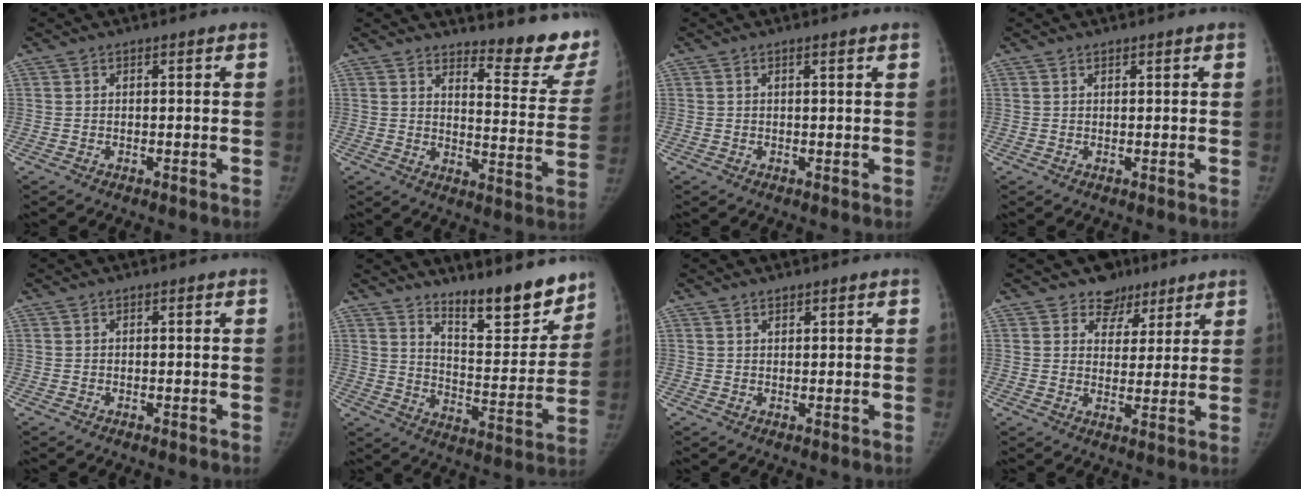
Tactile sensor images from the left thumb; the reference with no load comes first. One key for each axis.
{"total": 14.4, "fx": 13.3, "fy": 2.9, "fz": 4.7, "tx": -0.023, "ty": -0.152, "tz": 0.151}
{"total": 1.2, "fx": 0.8, "fy": 0.0, "fz": 0.9, "tx": -0.012, "ty": 0.000, "tz": 0.012}
{"total": 0.7, "fx": 0.6, "fy": 0.3, "fz": 0.1, "tx": -0.001, "ty": -0.005, "tz": 0.010}
{"total": 0.0}
{"total": 16.0, "fx": 12.7, "fy": 4.4, "fz": 8.7, "tx": -0.077, "ty": -0.103, "tz": 0.200}
{"total": 1.2, "fx": 1.1, "fy": 0.5, "fz": 0.2, "tx": 0.004, "ty": -0.008, "tz": 0.016}
{"total": 6.6, "fx": 4.7, "fy": 4.6, "fz": 0.3, "tx": 0.031, "ty": -0.029, "tz": 0.070}